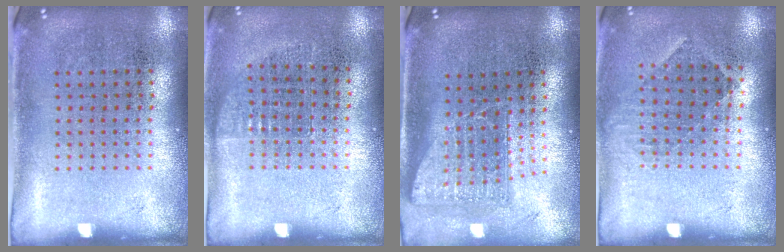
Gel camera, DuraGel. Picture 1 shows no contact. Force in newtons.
{"total": 0.7, "press": 0.7, "slide": 0.2}
{"total": 1.7, "press": 1.4, "slide": 1.0}
{"total": 0.8, "press": 0.7, "slide": 0.4}